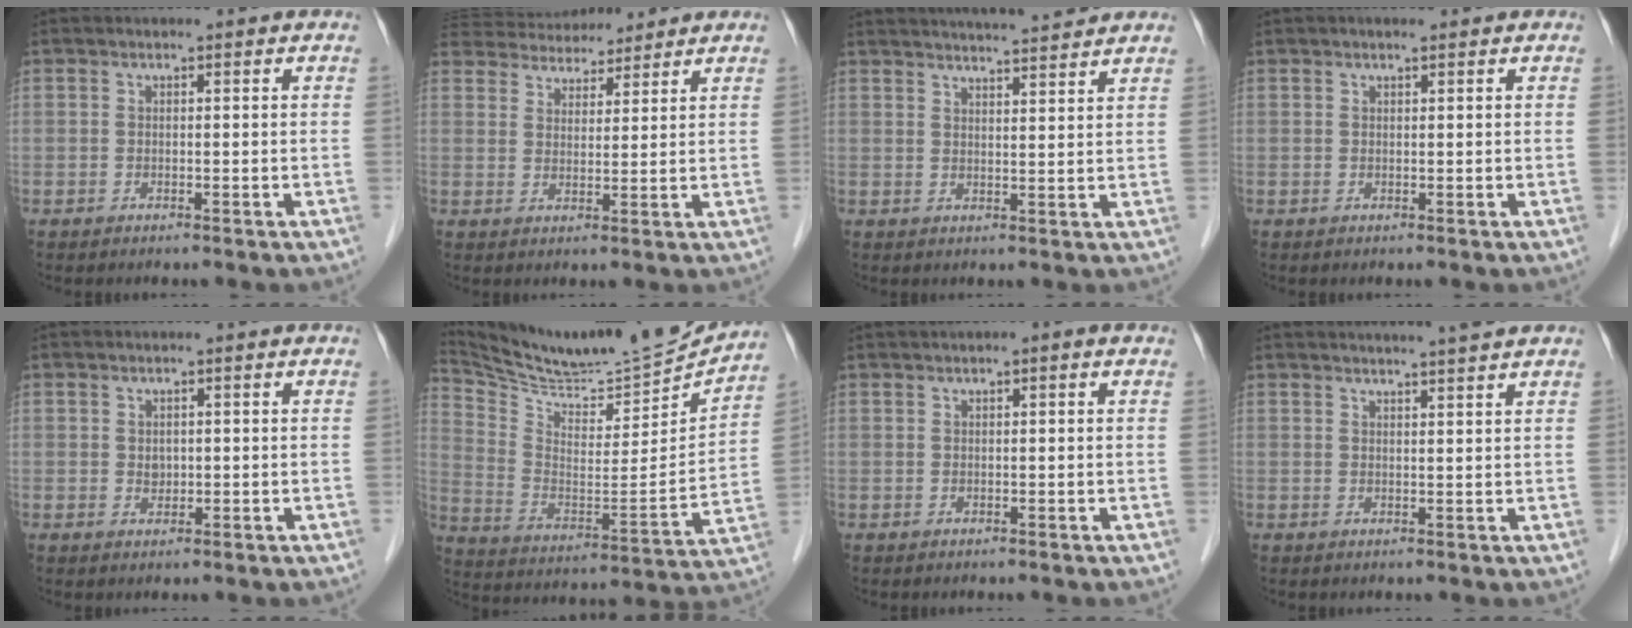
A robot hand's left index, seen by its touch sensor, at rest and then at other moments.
{"total": 11.6, "force": [10.8, 2.9, 2.8], "torque": [-0.044, 0.033, 0.176]}
{"total": 10.9, "force": [10.1, -0.4, 4.0], "torque": [-0.062, 0.014, 0.140]}
{"total": 1.3, "force": [1.1, 0.2, 0.8], "torque": [-0.012, 0.012, 0.019]}
{"total": 1.2, "force": [0.3, 1.0, 0.6], "torque": [-0.007, 0.002, 0.009]}
{"total": 23.6, "force": [22.3, 1.9, 7.6], "torque": [-0.137, -0.052, 0.345]}
{"total": 1.9, "force": [1.1, 0.0, 1.5], "torque": [-0.026, 0.013, 0.020]}
{"total": 5.7, "force": [5.2, -1.0, 2.2], "torque": [-0.029, 0.007, 0.066]}